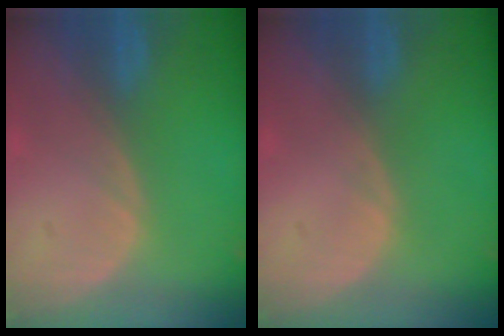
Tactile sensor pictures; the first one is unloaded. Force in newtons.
{"total": 0.0}